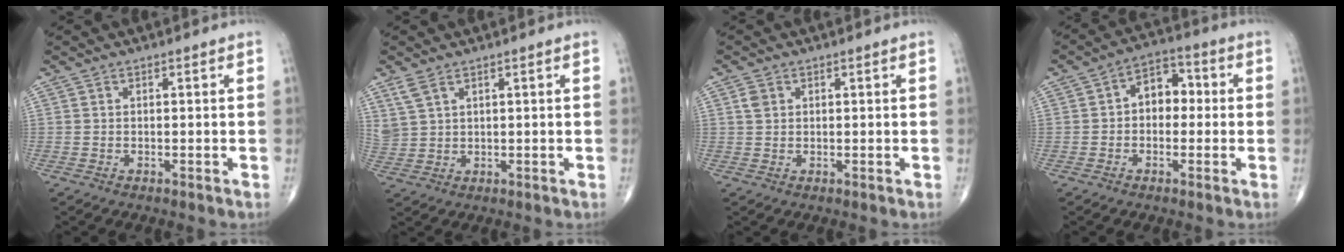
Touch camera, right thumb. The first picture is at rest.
{"total": 3.6, "force": [2.5, 1.6, 2.0], "torque": [-0.047, -0.005, 0.065]}
{"total": 1.8, "force": [0.7, 1.4, 0.9], "torque": [-0.015, 0.001, 0.012]}
{"total": 7.2, "force": [0.2, 5.1, 5.1], "torque": [-0.047, 0.028, -0.010]}